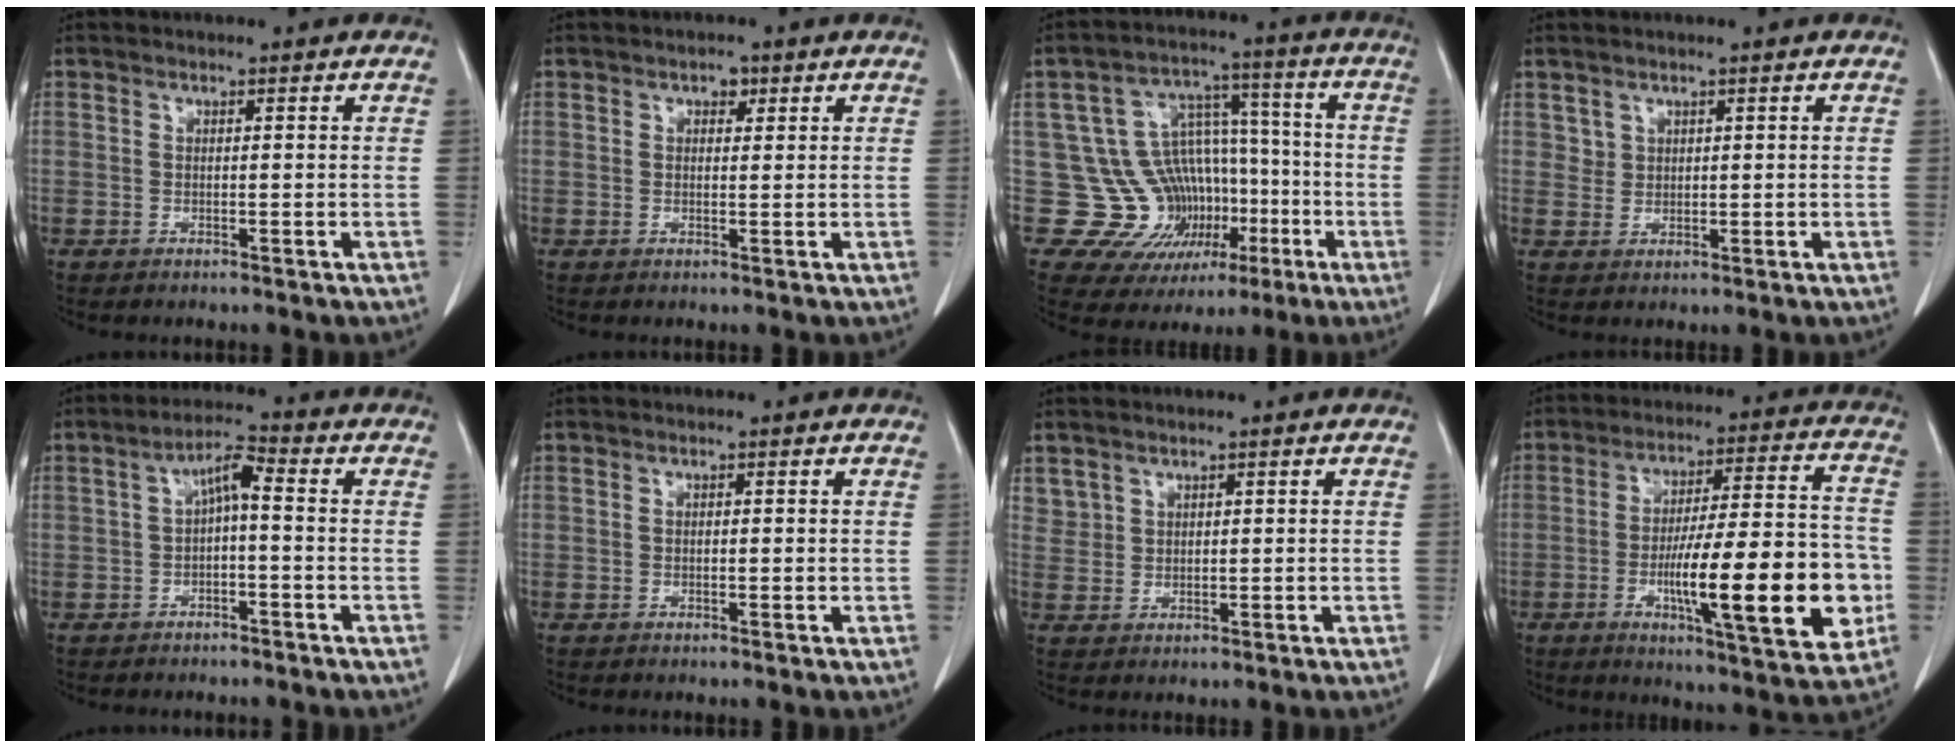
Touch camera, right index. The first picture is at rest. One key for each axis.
{"total": 1.7, "fx": 0.9, "fy": 1.0, "fz": 1.0, "tx": -0.010, "ty": 0.003, "tz": 0.010}
{"total": 14.4, "fx": -3.0, "fy": 12.8, "fz": 5.7, "tx": -0.097, "ty": 0.065, "tz": -0.021}
{"total": 1.7, "fx": 1.1, "fy": 1.3, "fz": 0.1, "tx": 0.012, "ty": 0.002, "tz": 0.015}
{"total": 4.3, "fx": 0.0, "fy": 0.9, "fz": 4.2, "tx": -0.073, "ty": 0.023, "tz": -0.004}
{"total": 0.8, "fx": 0.0, "fy": 0.3, "fz": 0.8, "tx": -0.010, "ty": 0.001, "tz": 0.000}
{"total": 2.4, "fx": 1.7, "fy": 1.6, "fz": 0.1, "tx": 0.008, "ty": 0.003, "tz": 0.034}
{"total": 20.4, "fx": -5.0, "fy": 3.1, "fz": 19.5, "tx": -0.277, "ty": 0.005, "tz": -0.068}